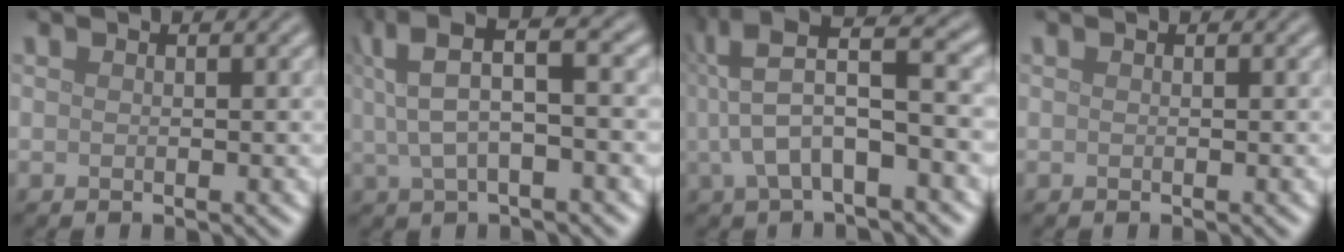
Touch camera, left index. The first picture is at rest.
{"total": 6.7, "force": [2.5, 2.3, 5.8], "torque": [-0.116, 0.019, 0.043]}
{"total": 8.0, "force": [1.3, 2.5, 7.5], "torque": [-0.137, 0.022, 0.016]}
{"total": 0.0}